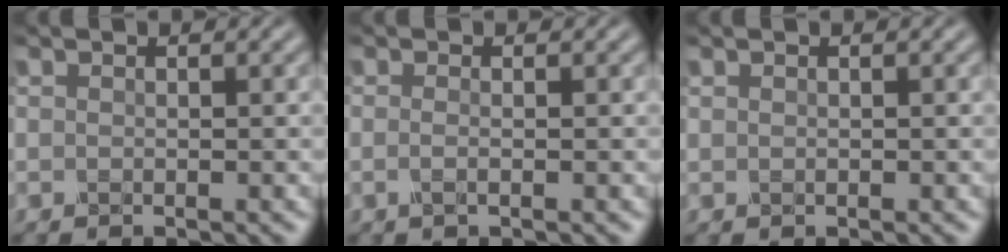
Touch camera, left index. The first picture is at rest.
{"total": 1.3, "force": [-0.1, 0.6, 1.1], "torque": [-0.013, -0.002, -0.014]}
{"total": 0.0}